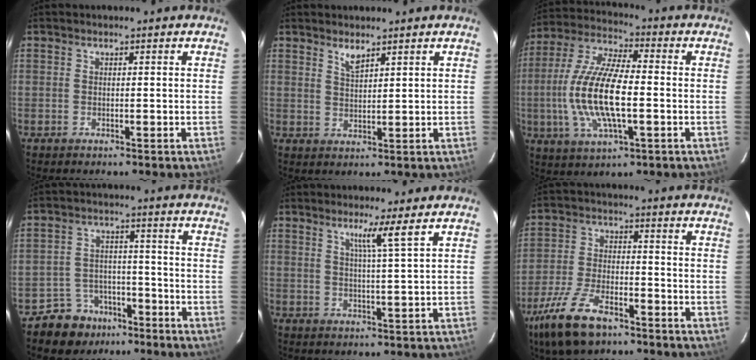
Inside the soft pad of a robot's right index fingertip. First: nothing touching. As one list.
[{"total": 2.6, "force": [2.1, 0.6, 1.4], "torque": [-0.025, -0.001, 0.038]}, {"total": 16.1, "force": [-2.3, 5.4, 15.0], "torque": [-0.308, -0.001, -0.044]}, {"total": 8.0, "force": [-5.8, 5.6, 0.5], "torque": [-0.024, 0.029, -0.083]}, {"total": 4.1, "force": [2.4, -1.2, 3.1], "torque": [-0.046, -0.010, 0.038]}, {"total": 13.3, "force": [-9.1, 5.5, 8.0], "torque": [-0.185, -0.019, -0.169]}]